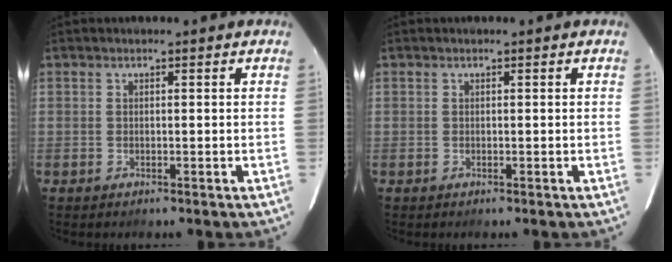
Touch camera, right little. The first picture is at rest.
{"total": 0.0}